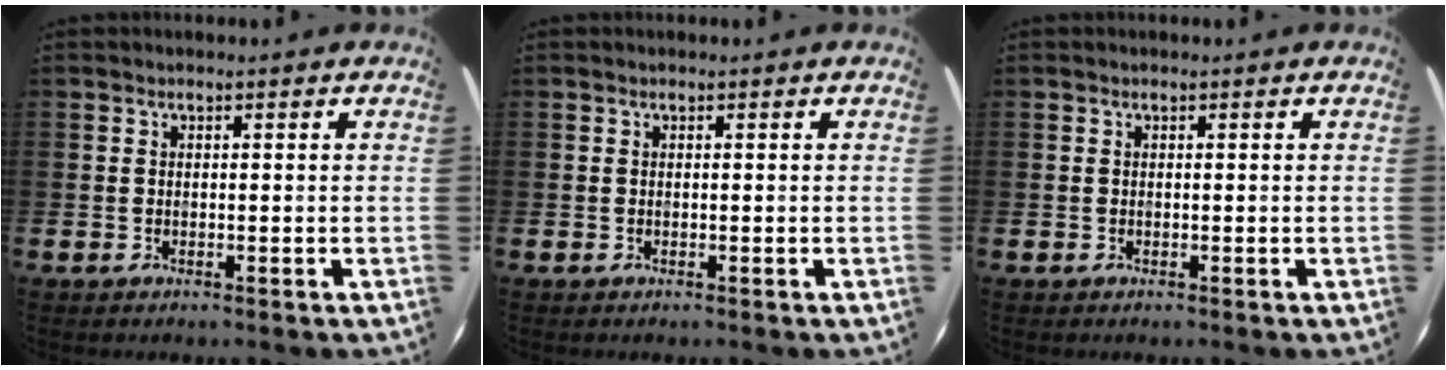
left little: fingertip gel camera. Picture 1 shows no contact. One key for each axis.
{"total": 0.0}
{"total": 0.0}